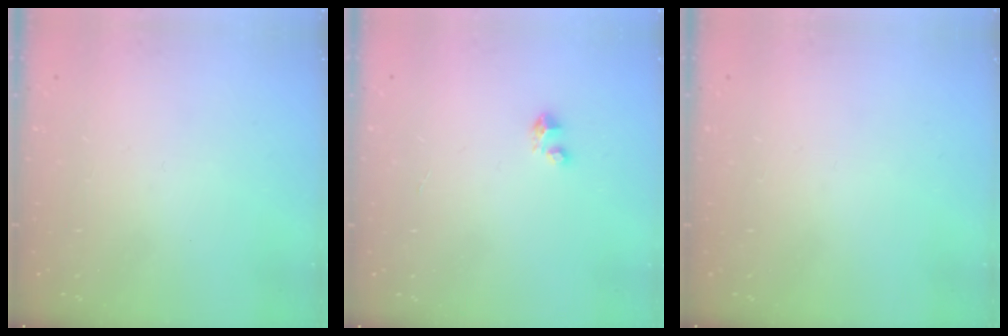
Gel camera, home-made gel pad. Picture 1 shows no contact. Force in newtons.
{"total": 2.1, "press": 2.1, "slide": 0.1}
{"total": 0.0}